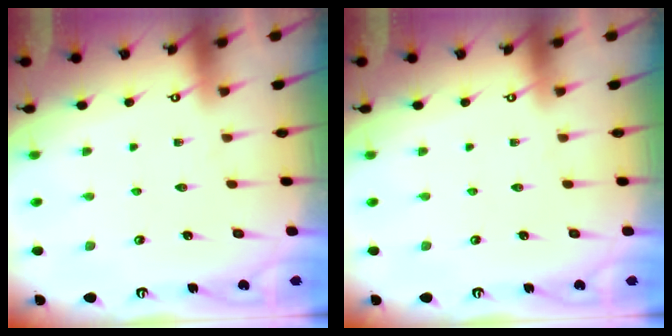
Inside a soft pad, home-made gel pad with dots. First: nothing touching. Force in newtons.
{"total": 0.0}